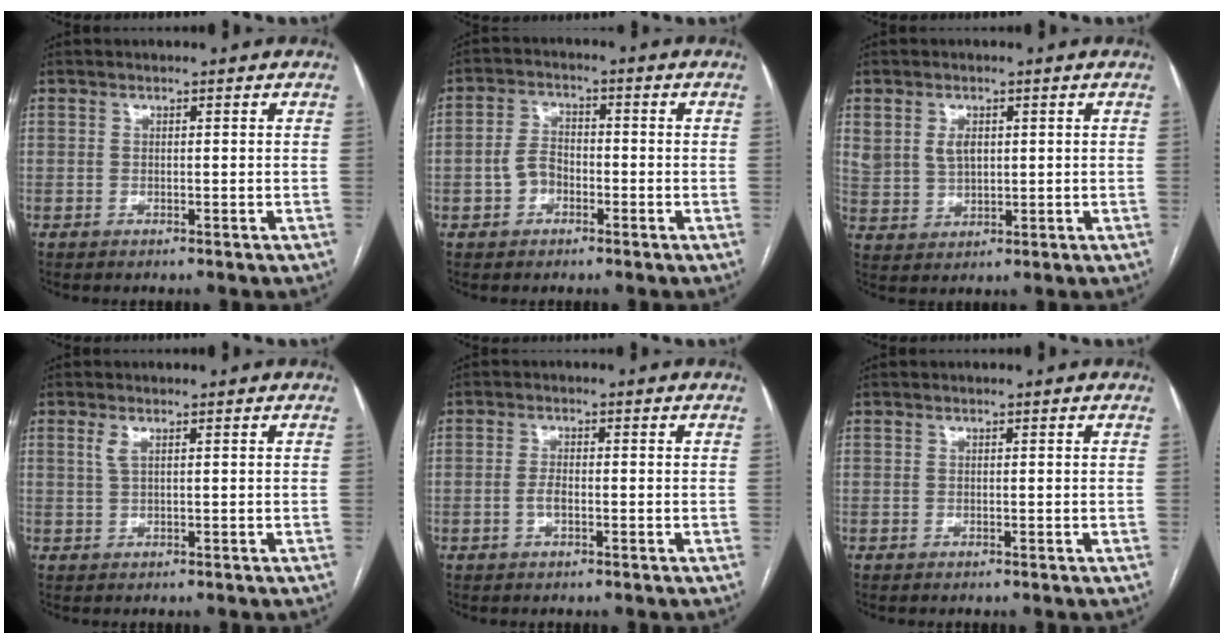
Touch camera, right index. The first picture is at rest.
{"total": 4.1, "force": [-1.5, 3.0, 2.4], "torque": [-0.051, 0.015, -0.028]}
{"total": 5.7, "force": [2.0, 4.1, 3.4], "torque": [-0.076, 0.012, 0.051]}
{"total": 1.5, "force": [0.9, 0.2, 1.2], "torque": [-0.039, 0.007, 0.019]}
{"total": 2.0, "force": [-0.4, 0.8, 1.7], "torque": [-0.040, 0.003, -0.007]}
{"total": 0.0}